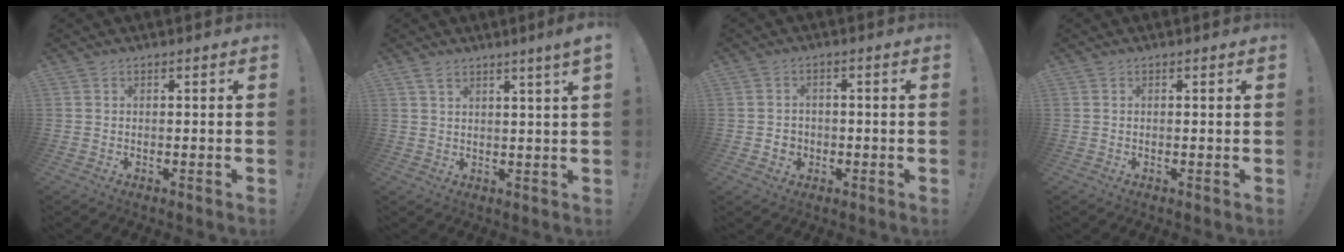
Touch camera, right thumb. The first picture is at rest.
{"total": 3.9, "force": [2.5, -0.5, 3.0], "torque": [-0.047, -0.014, 0.039]}
{"total": 3.5, "force": [-0.4, 3.3, 1.0], "torque": [-0.004, 0.000, -0.007]}
{"total": 0.0}